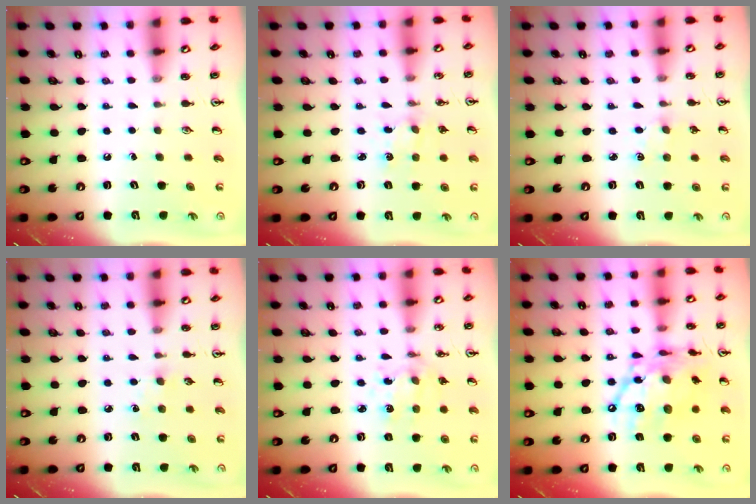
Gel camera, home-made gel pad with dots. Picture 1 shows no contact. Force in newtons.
{"total": 1.9, "press": 1.9, "slide": 0.3}
{"total": 1.7, "press": 1.7, "slide": 0.3}
{"total": 3.0, "press": 2.9, "slide": 0.4}
{"total": 2.4, "press": 2.4, "slide": 0.5}
{"total": 17.7, "press": 17.6, "slide": 1.5}